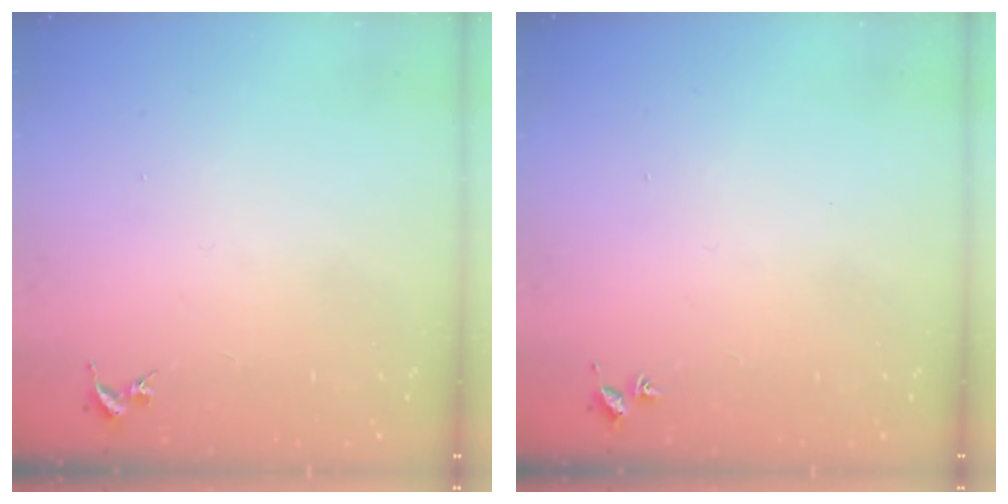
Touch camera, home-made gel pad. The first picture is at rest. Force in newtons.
{"total": 1.5, "press": 1.5, "slide": 0.2}